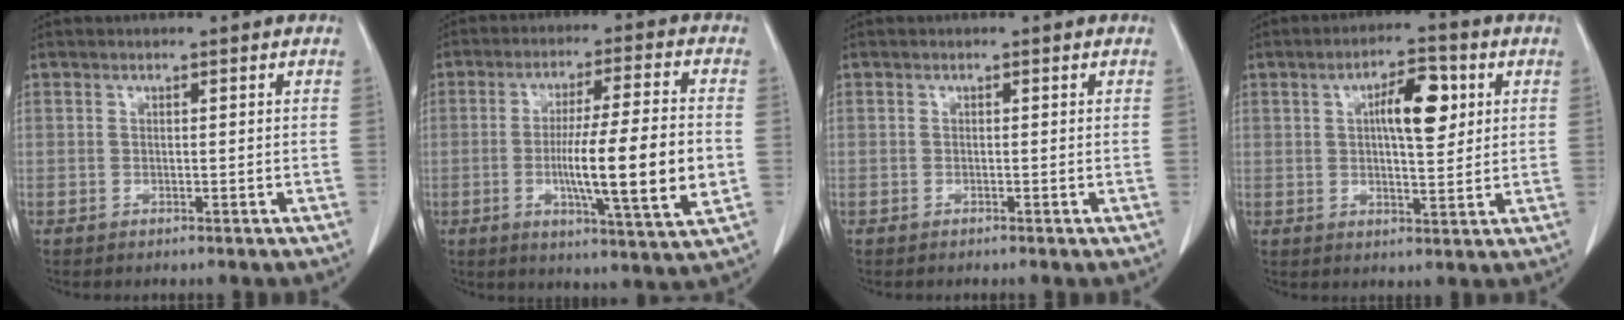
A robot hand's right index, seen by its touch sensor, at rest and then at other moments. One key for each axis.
{"total": 14.9, "fx": -2.2, "fy": 0.2, "fz": 14.8, "tx": -0.243, "ty": -0.009, "tz": -0.037}
{"total": 0.0}
{"total": 8.0, "fx": 2.2, "fy": 2.6, "fz": 7.2, "tx": -0.115, "ty": 0.011, "tz": 0.036}